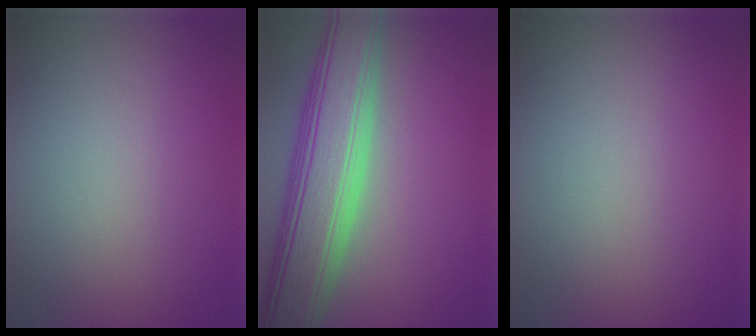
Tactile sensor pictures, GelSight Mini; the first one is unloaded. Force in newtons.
{"total": 10.0, "press": 9.9, "slide": 0.9}
{"total": 0.0}